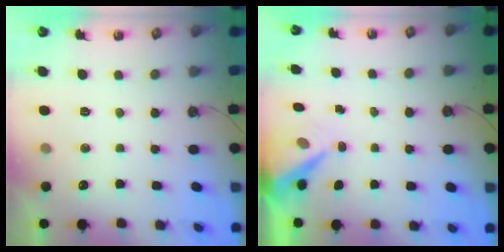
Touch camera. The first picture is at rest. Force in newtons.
{"total": 7.5, "press": 7.5, "slide": 0.7}